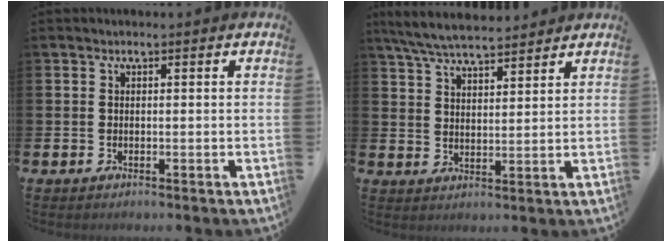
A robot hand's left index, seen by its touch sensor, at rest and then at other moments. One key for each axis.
{"total": 6.5, "fx": 6.3, "fy": 0.8, "fz": 1.7, "tx": -0.058, "ty": -0.023, "tz": 0.116}